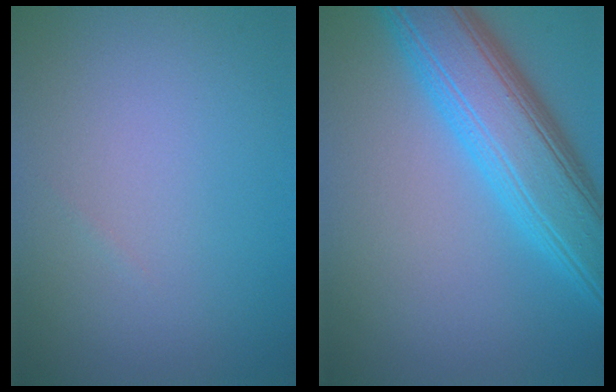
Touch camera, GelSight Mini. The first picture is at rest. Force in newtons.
{"total": 8.8, "press": 8.8, "slide": 0.2}